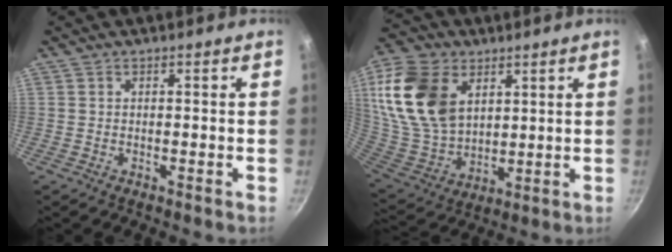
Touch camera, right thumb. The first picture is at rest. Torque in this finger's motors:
{"motor_torque": [-1.28, 2.08, 1.84, 0.91, 0.19]}